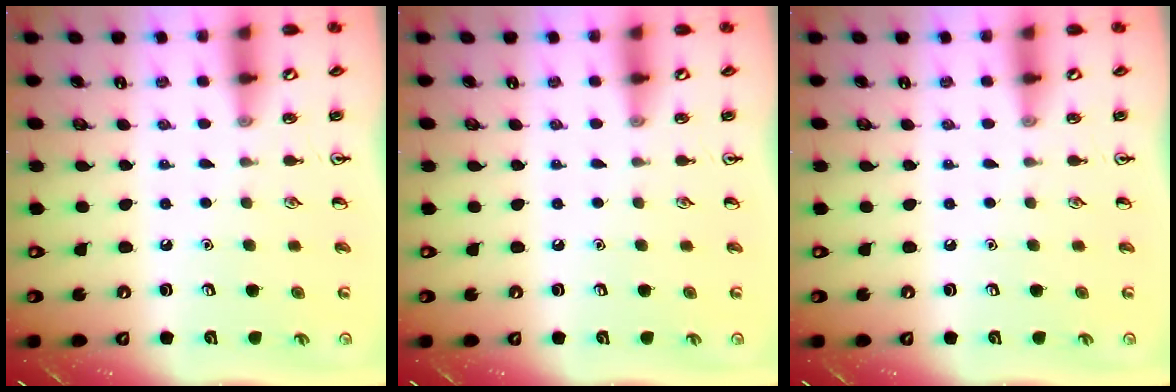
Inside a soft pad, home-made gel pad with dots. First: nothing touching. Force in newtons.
{"total": 0.0}
{"total": 0.0}